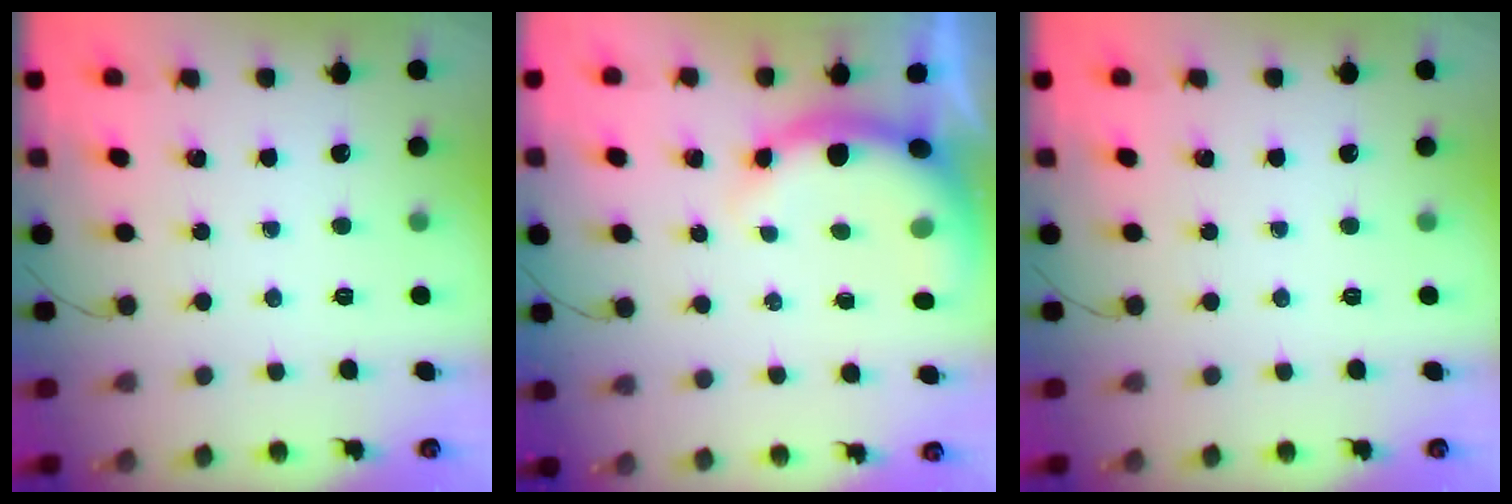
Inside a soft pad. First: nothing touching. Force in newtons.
{"total": 7.5, "press": 7.3, "slide": 1.6}
{"total": 0.0}